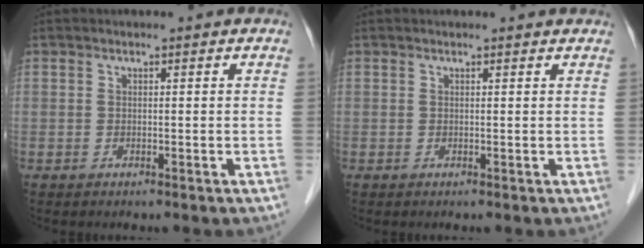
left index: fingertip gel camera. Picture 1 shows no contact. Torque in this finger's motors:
{"motor_torque": [0.71, -0.70, 0.02, 0.00]}